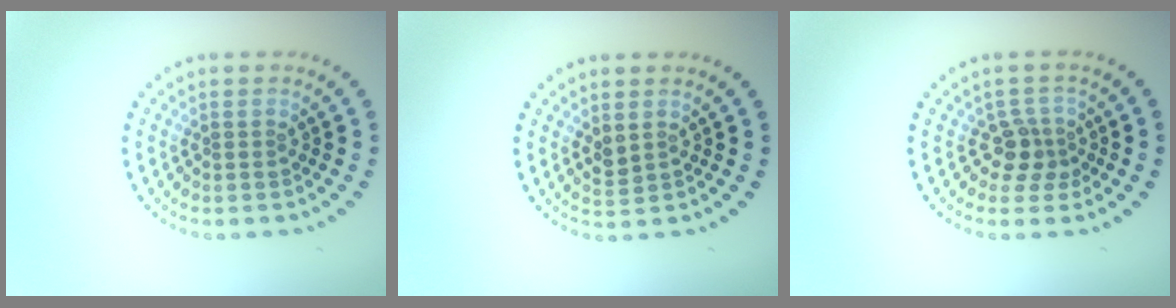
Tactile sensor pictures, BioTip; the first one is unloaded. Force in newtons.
{"total": 1.1, "press": 1.0, "slide": 0.4}
{"total": 2.4, "press": 1.9, "slide": 1.5}